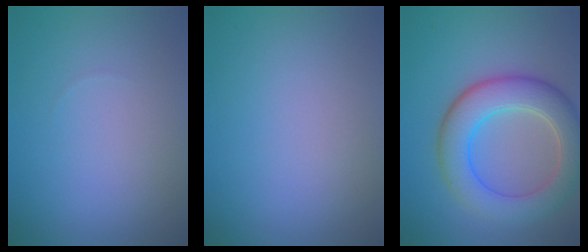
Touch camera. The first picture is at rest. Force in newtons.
{"total": 0.0}
{"total": 7.2, "press": 7.1, "slide": 0.6}